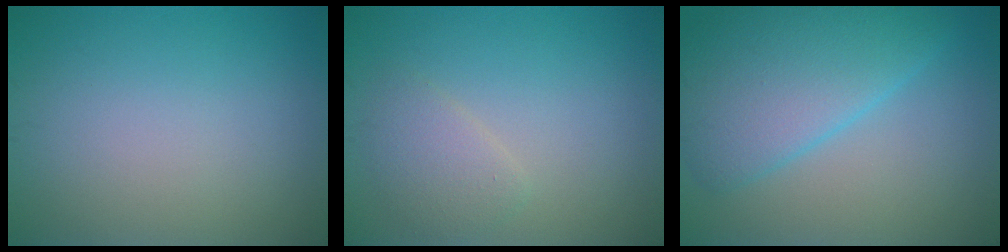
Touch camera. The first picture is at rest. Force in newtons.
{"total": 2.1, "press": 2.1, "slide": 0.1}
{"total": 6.8, "press": 6.8, "slide": 0.2}